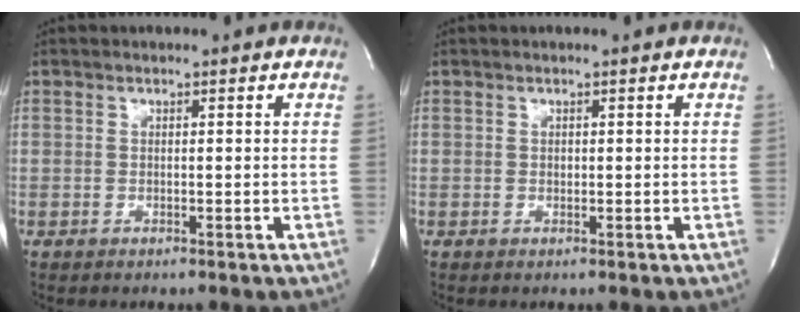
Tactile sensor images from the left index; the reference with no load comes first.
{"total": 0.0}